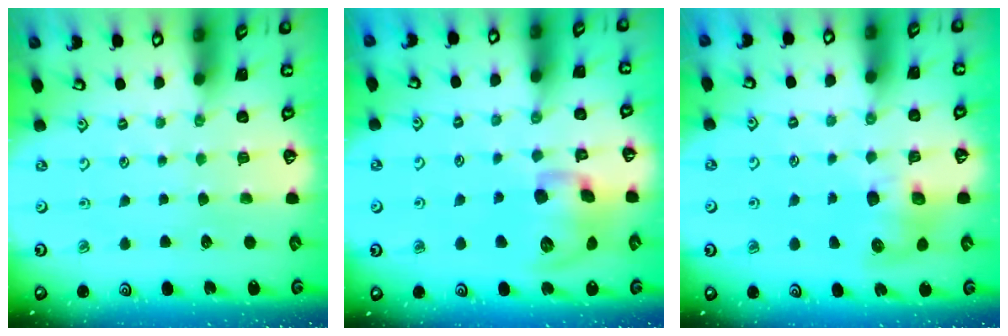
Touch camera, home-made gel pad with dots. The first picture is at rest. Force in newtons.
{"total": 15.0, "press": 14.8, "slide": 2.3}
{"total": 7.5, "press": 7.4, "slide": 1.0}